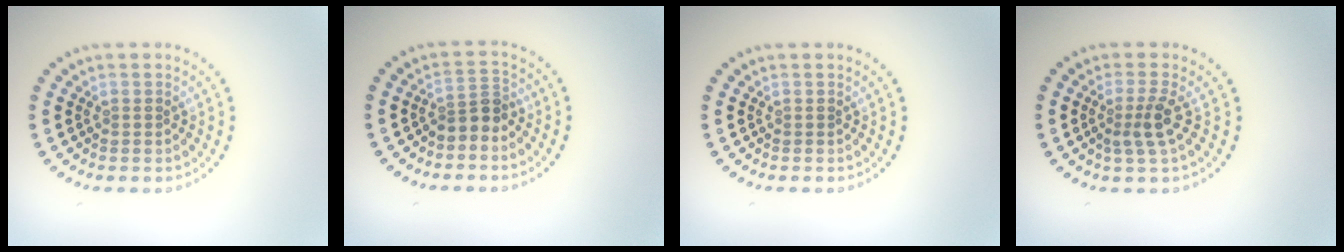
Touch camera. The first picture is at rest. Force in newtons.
{"total": 2.3, "press": 1.9, "slide": 1.4}
{"total": 0.0}
{"total": 2.4, "press": 1.7, "slide": 1.7}